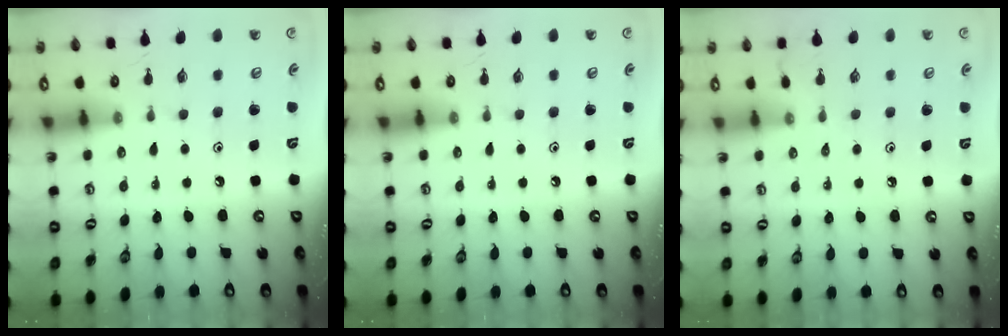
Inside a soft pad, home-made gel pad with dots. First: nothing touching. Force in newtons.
{"total": 0.0}
{"total": 2.5, "press": 2.4, "slide": 0.6}